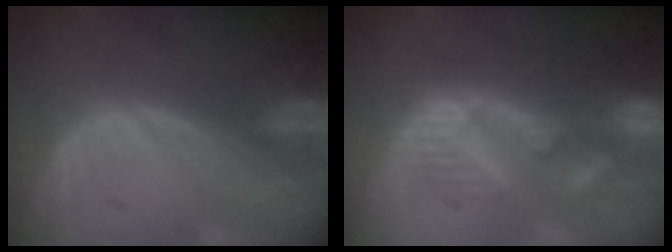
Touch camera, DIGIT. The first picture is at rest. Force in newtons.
{"total": 10.8, "press": 9.8, "slide": 4.5}